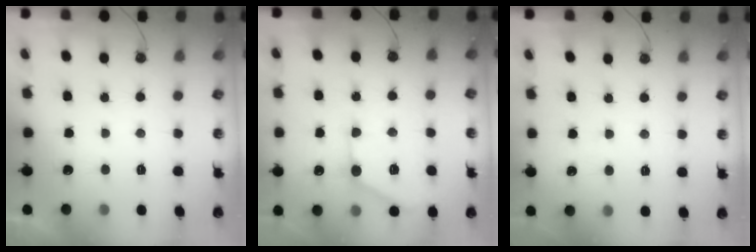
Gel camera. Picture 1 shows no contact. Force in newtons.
{"total": 13.0, "press": 13.0, "slide": 0.9}
{"total": 6.1, "press": 6.1, "slide": 0.5}